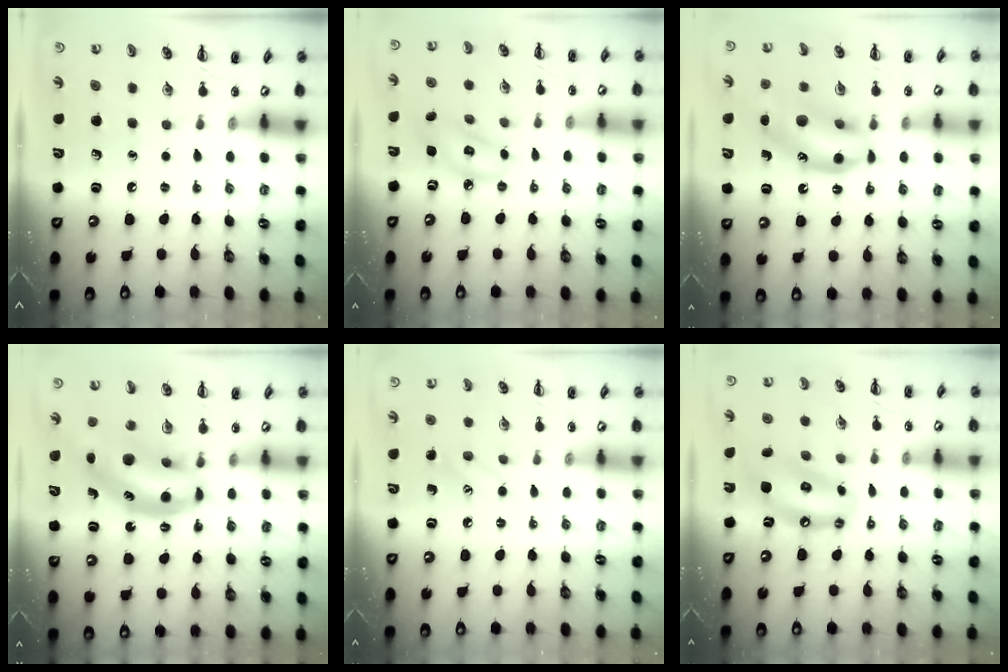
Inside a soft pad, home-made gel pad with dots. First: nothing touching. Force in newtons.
{"total": 6.3, "press": 6.1, "slide": 1.2}
{"total": 14.1, "press": 13.7, "slide": 3.2}
{"total": 12.2, "press": 11.8, "slide": 3.1}
{"total": 6.9, "press": 6.7, "slide": 1.8}
{"total": 12.7, "press": 12.2, "slide": 3.5}